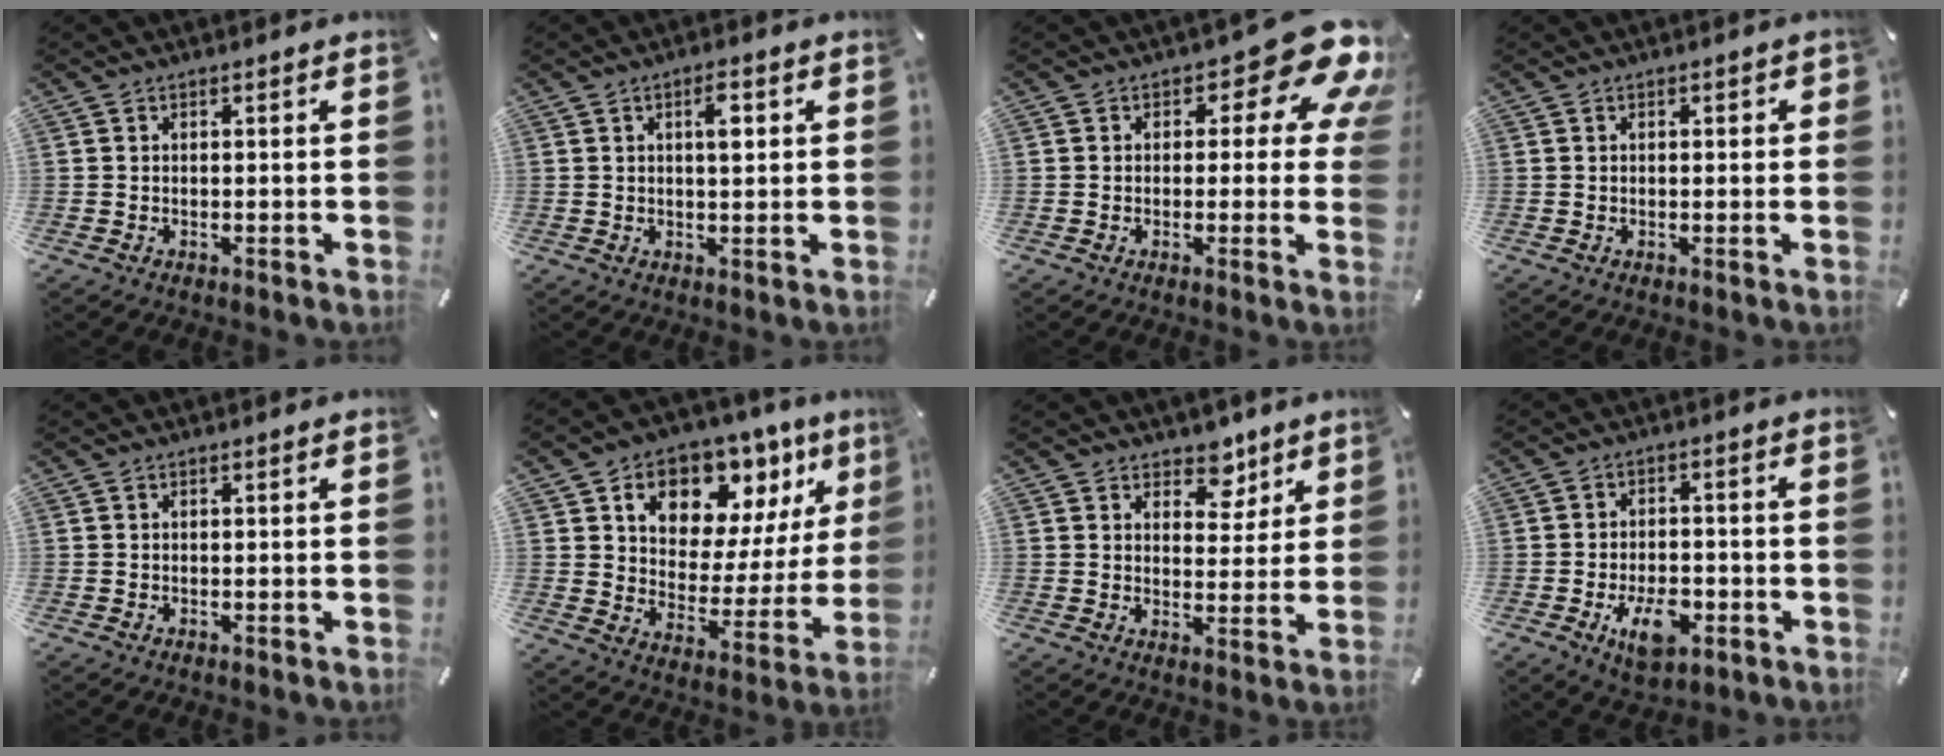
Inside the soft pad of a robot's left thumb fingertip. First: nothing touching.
{"total": 4.3, "force": [1.1, 1.5, 3.9], "torque": [-0.058, -0.002, 0.011]}
{"total": 12.7, "force": [5.9, 5.9, 9.6], "torque": [-0.117, -0.040, 0.099]}
{"total": 0.7, "force": [0.0, 0.5, 0.5], "torque": [-0.010, 0.003, -0.001]}
{"total": 0.0}
{"total": 12.5, "force": [8.1, 8.4, 4.6], "torque": [-0.070, -0.071, 0.142]}
{"total": 7.2, "force": [5.0, 4.8, 1.7], "torque": [-0.002, -0.036, 0.084]}
{"total": 8.9, "force": [-3.5, 5.2, 6.3], "torque": [-0.096, 0.004, -0.063]}